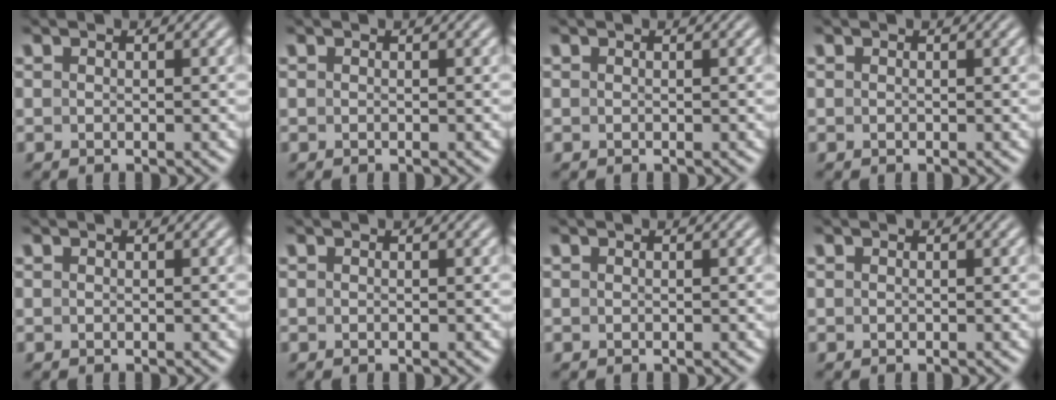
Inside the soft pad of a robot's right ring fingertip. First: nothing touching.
{"total": 0.0}
{"total": 0.0}
{"total": 0.0}
{"total": 0.0}
{"total": 0.0}
{"total": 0.0}
{"total": 0.0}